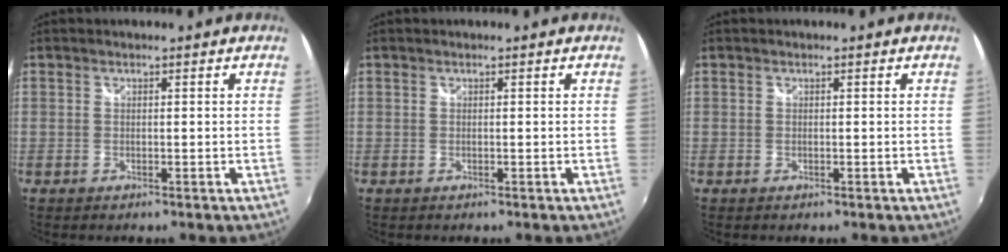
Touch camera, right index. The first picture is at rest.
{"total": 0.0}
{"total": 0.0}